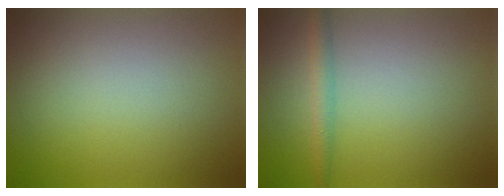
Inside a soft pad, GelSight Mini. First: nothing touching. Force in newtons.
{"total": 1.8, "press": 1.8, "slide": 0.1}